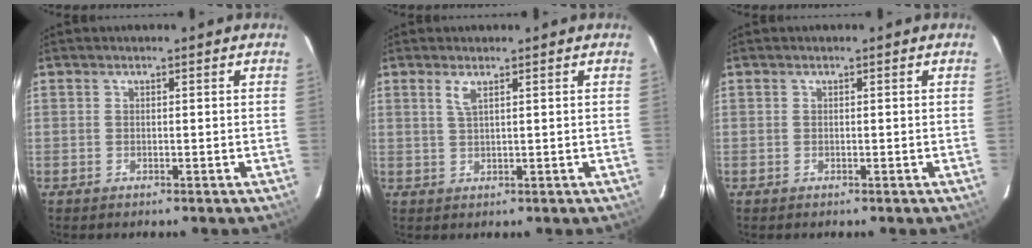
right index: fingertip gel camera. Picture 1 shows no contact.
{"total": 1.9, "force": [1.0, 0.2, 1.6], "torque": [-0.032, 0.001, 0.021]}
{"total": 0.0}